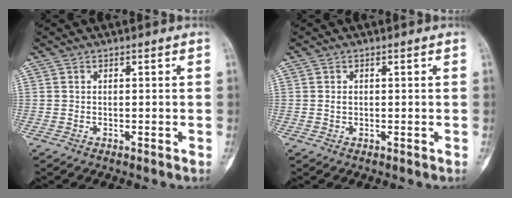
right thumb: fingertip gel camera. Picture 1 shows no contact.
{"total": 1.0, "force": [0.1, 0.8, 0.6], "torque": [-0.010, 0.001, 0.004]}